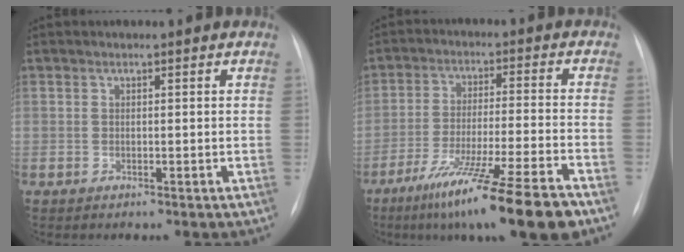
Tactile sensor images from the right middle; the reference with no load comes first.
{"total": 16.4, "force": [-11.1, -0.4, 12.1], "torque": [-0.188, -0.046, -0.187]}